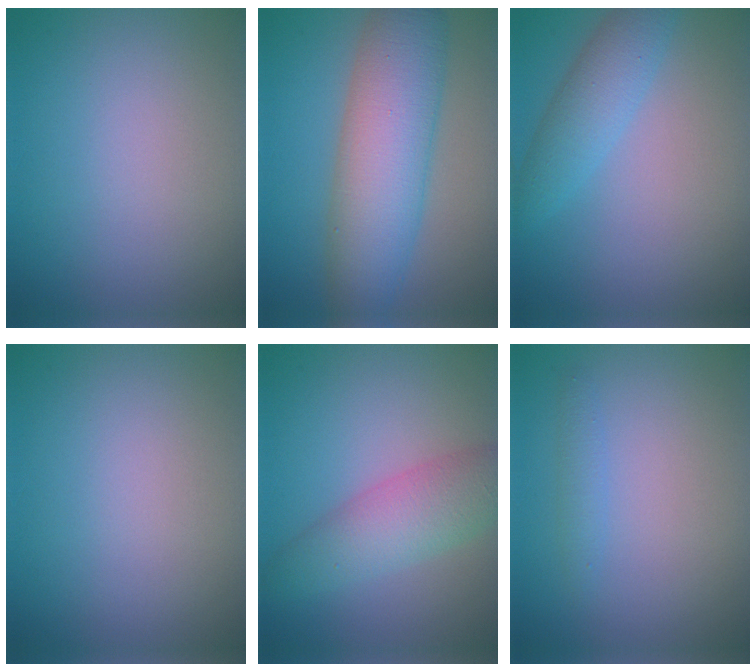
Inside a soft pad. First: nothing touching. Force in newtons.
{"total": 9.1, "press": 9.1, "slide": 0.1}
{"total": 3.5, "press": 3.5, "slide": 0.2}
{"total": 0.0}
{"total": 4.6, "press": 4.6, "slide": 0.1}
{"total": 1.1, "press": 1.1, "slide": 0.1}